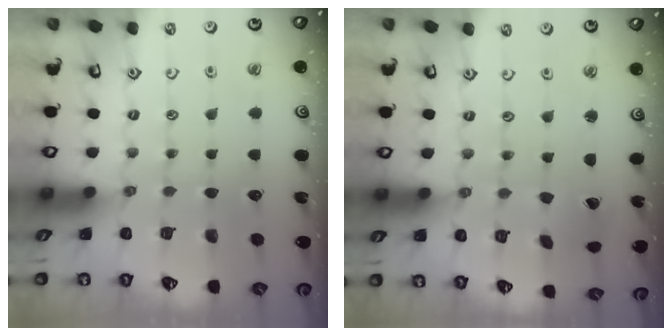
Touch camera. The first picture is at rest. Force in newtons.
{"total": 0.8, "press": 0.8, "slide": 0.1}